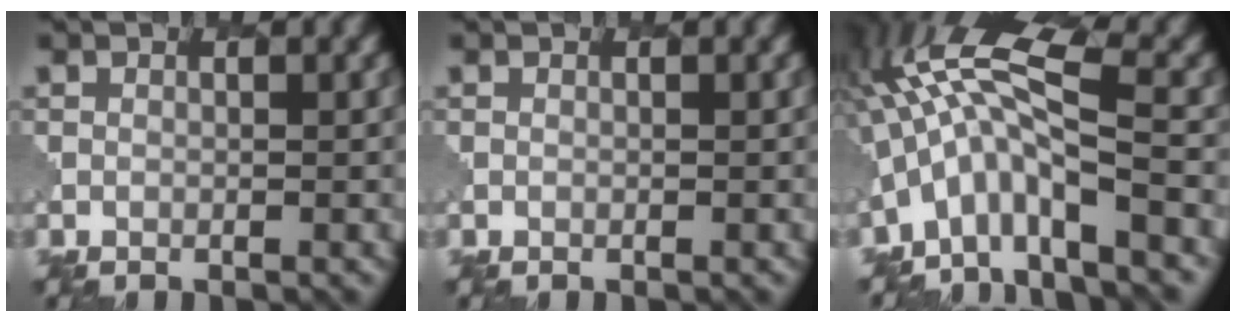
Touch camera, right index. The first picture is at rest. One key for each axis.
{"total": 0.0}
{"total": 10.9, "fx": -1.5, "fy": 2.9, "fz": 10.4, "tx": -0.194, "ty": 0.022, "tz": -0.025}